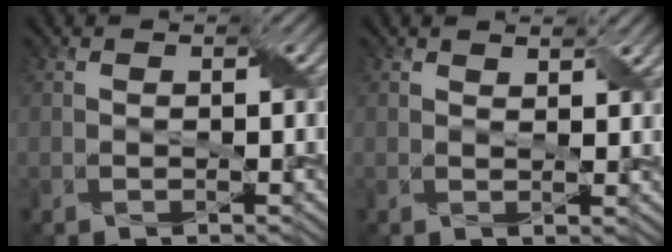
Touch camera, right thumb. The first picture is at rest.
{"total": 1.6, "force": [1.4, 0.5, 0.7], "torque": [-0.014, -0.004, 0.029]}